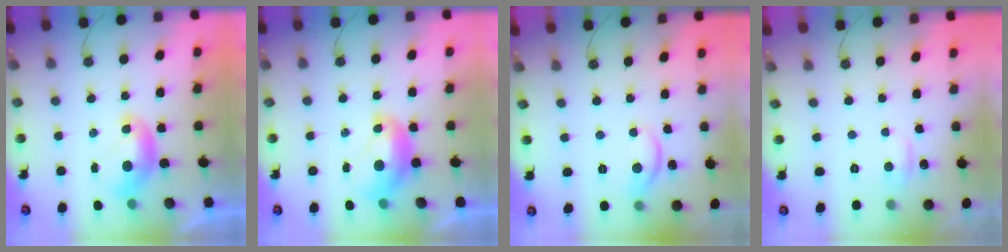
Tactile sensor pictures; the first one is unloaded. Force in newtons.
{"total": 2.1, "press": 2.1, "slide": 0.3}
{"total": 5.4, "press": 5.4, "slide": 0.5}
{"total": 0.8, "press": 0.2, "slide": 0.8}